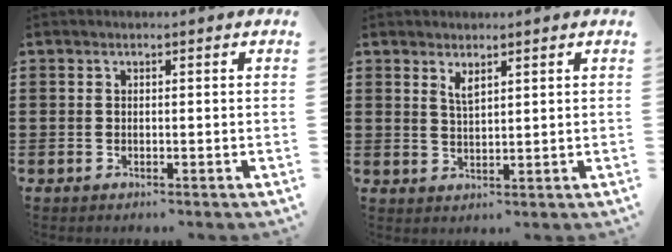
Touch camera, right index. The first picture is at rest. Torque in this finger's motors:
{"motor_torque": [0.05, -0.05, 0.05, 0.06]}